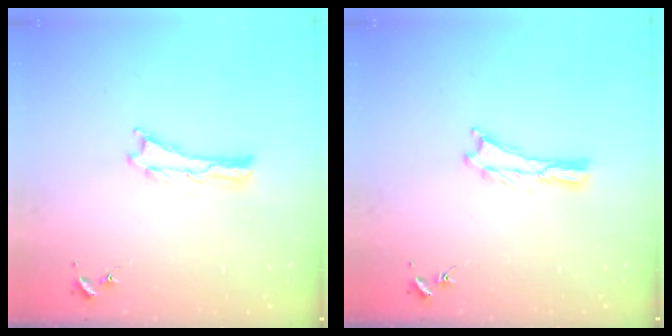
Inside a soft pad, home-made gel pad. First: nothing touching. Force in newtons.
{"total": 0.0}